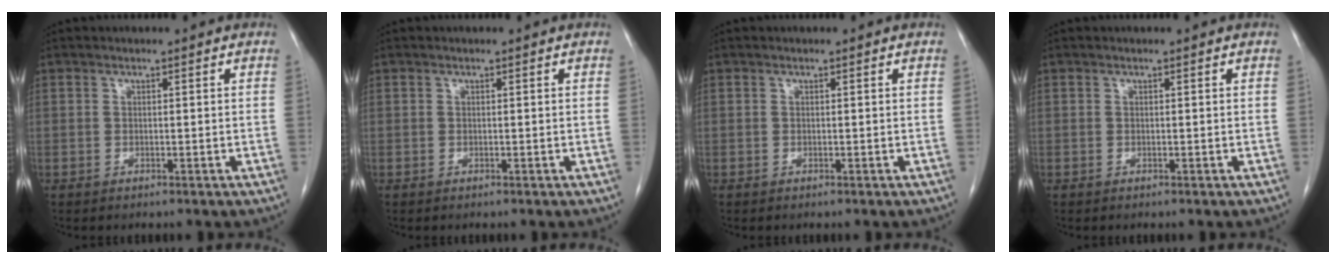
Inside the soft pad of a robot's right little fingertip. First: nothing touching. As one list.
[{"total": 0.0}, {"total": 0.0}, {"total": 0.0}]